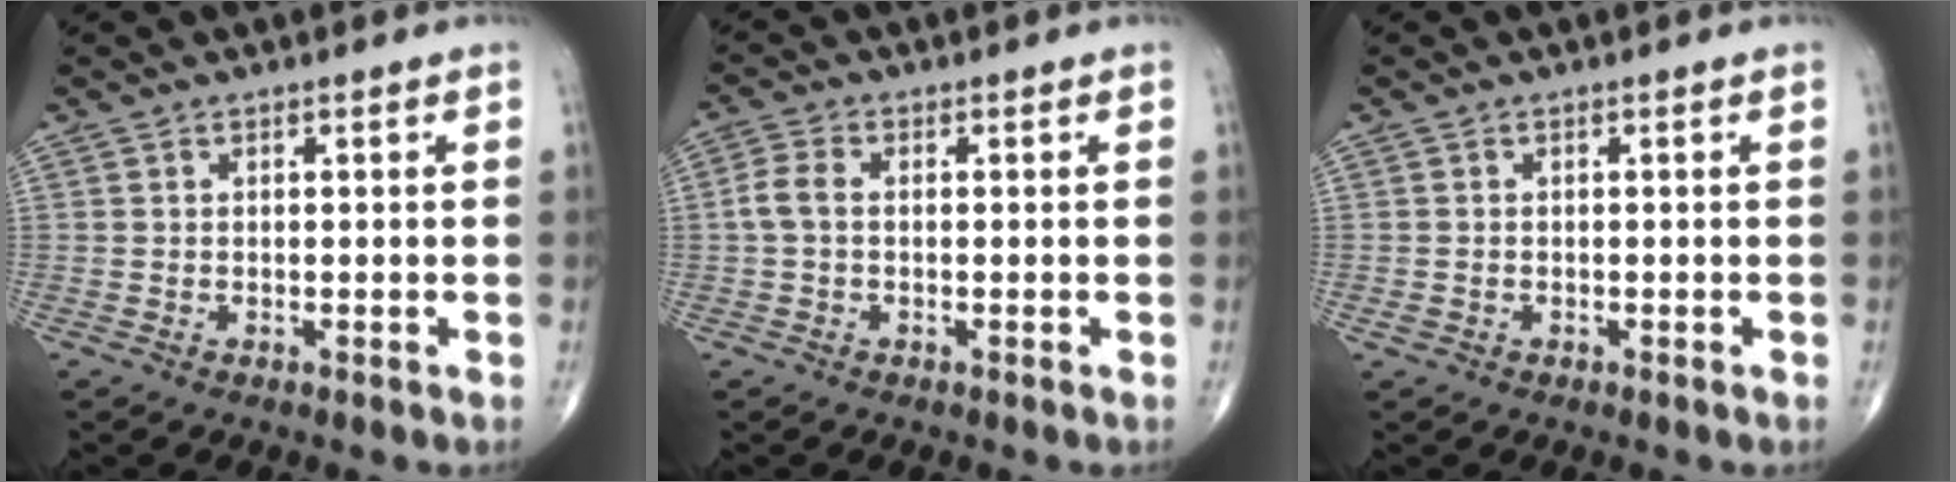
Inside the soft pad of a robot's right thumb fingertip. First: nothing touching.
{"total": 3.4, "force": [-0.2, 2.1, 2.6], "torque": [-0.061, 0.008, -0.009]}
{"total": 0.9, "force": [-0.4, 0.7, 0.4], "torque": [-0.013, 0.003, -0.005]}